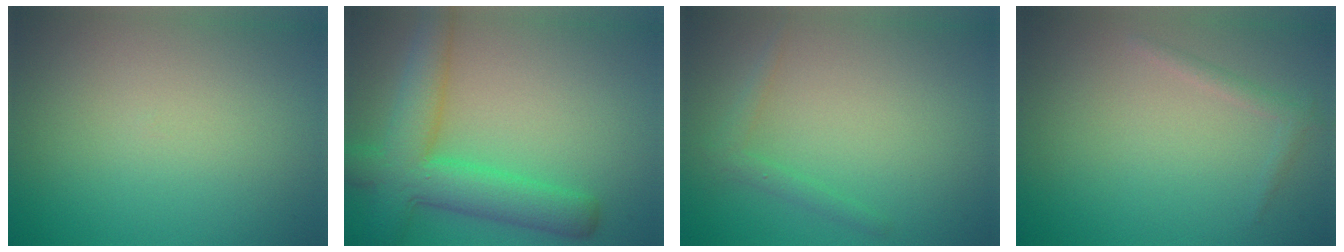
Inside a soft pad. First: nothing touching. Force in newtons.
{"total": 7.3, "press": 7.3, "slide": 0.2}
{"total": 1.3, "press": 1.3, "slide": 0.1}
{"total": 1.0, "press": 1.0, "slide": 0.0}